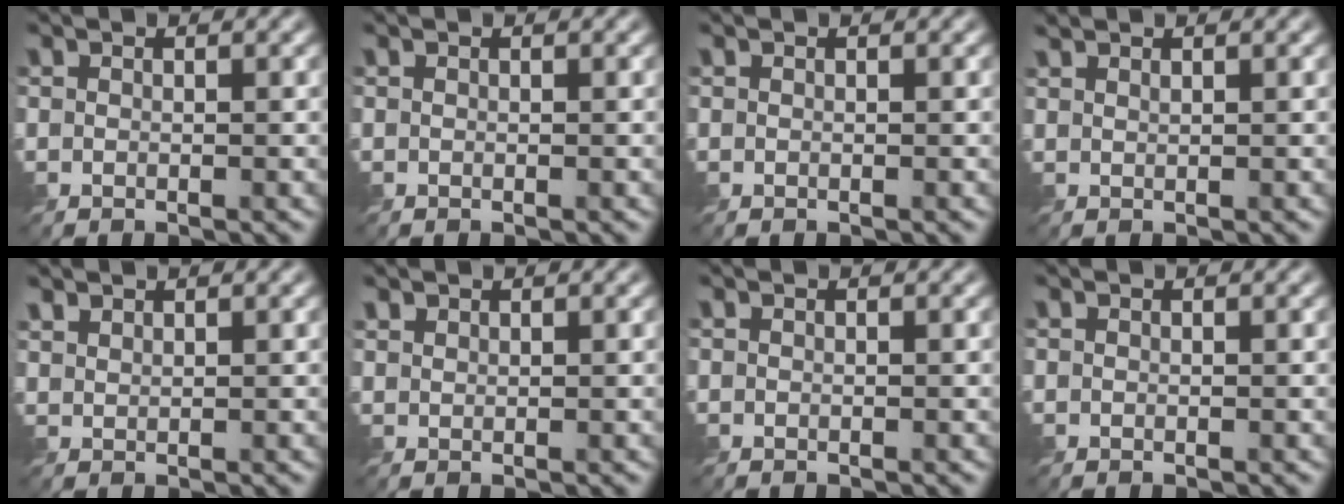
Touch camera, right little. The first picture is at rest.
{"total": 0.0}
{"total": 0.0}
{"total": 0.9, "force": [0.8, 0.1, 0.3], "torque": [-0.008, 0.000, 0.016]}
{"total": 1.1, "force": [1.1, 0.3, 0.3], "torque": [-0.010, 0.000, 0.027]}
{"total": 0.8, "force": [0.8, 0.3, 0.1], "torque": [-0.005, 0.000, 0.020]}
{"total": 0.0}
{"total": 0.0}